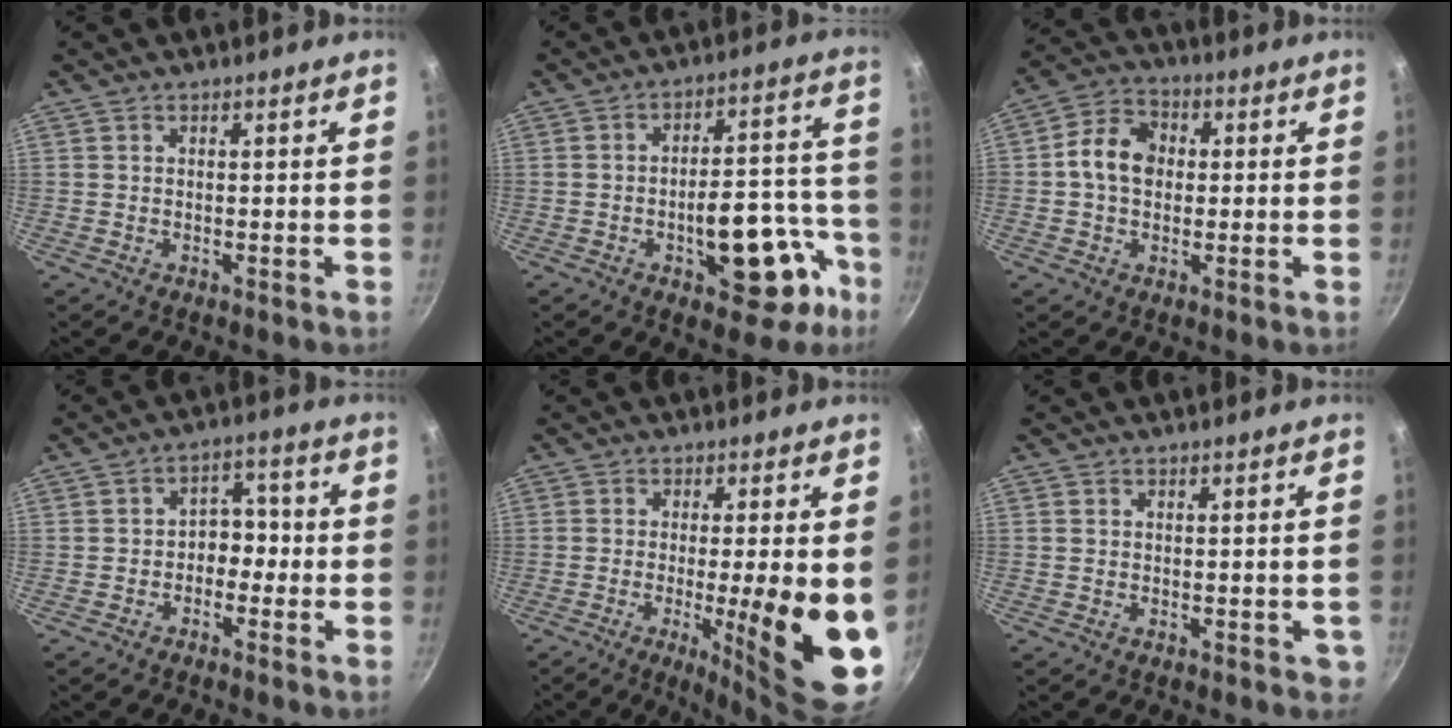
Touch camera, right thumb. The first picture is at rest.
{"total": 16.8, "force": [-7.1, 8.3, 12.8], "torque": [-0.104, 0.060, -0.091]}
{"total": 8.9, "force": [0.3, 6.9, 5.6], "torque": [-0.078, 0.019, -0.011]}
{"total": 4.9, "force": [-1.4, 3.8, 2.9], "torque": [0.003, 0.029, -0.030]}
{"total": 16.3, "force": [-2.4, 3.1, 15.8], "torque": [-0.206, -0.023, -0.028]}
{"total": 2.0, "force": [-0.2, 1.5, 1.4], "torque": [-0.011, 0.000, 0.000]}